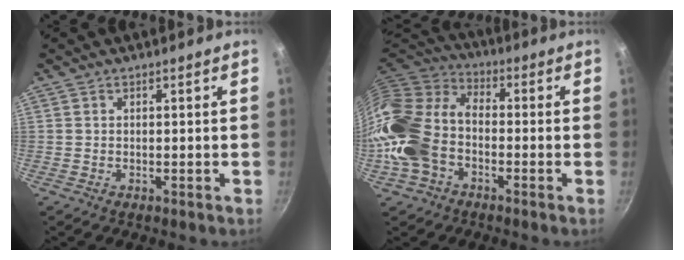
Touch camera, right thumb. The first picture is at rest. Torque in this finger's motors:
{"motor_torque": [2.27, 2.28, 0.90, 0.57, 0.26]}